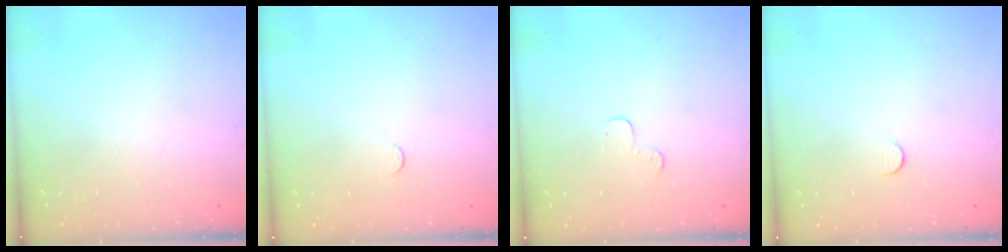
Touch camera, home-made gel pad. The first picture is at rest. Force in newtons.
{"total": 2.4, "press": 2.4, "slide": 0.3}
{"total": 3.2, "press": 3.2, "slide": 0.3}
{"total": 3.8, "press": 3.8, "slide": 0.3}